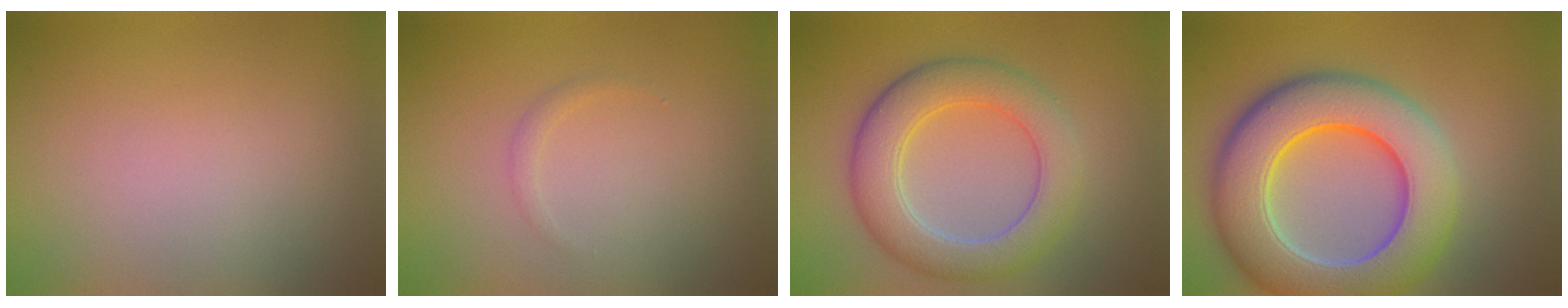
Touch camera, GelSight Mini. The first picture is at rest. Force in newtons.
{"total": 0.6, "press": 0.6, "slide": 0.1}
{"total": 6.2, "press": 6.2, "slide": 0.2}
{"total": 11.2, "press": 11.1, "slide": 0.9}